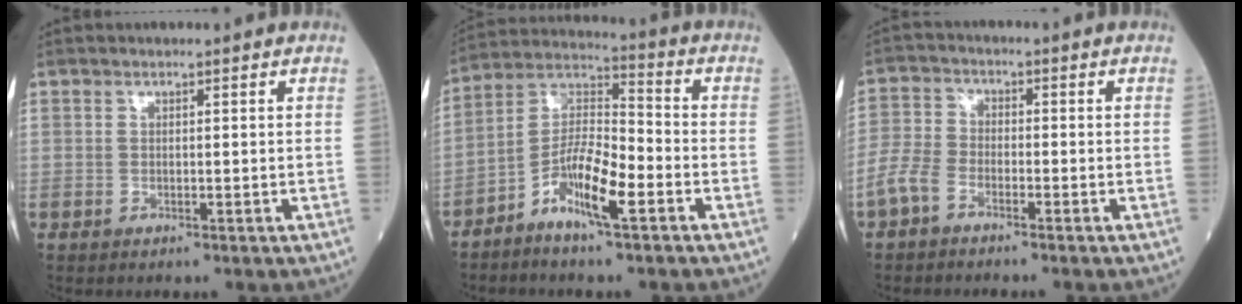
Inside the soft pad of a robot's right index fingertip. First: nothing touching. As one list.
[{"total": 9.9, "force": [-4.7, 2.1, 8.4], "torque": [-0.163, 0.013, -0.091]}, {"total": 4.4, "force": [-3.0, 2.1, 2.5], "torque": [-0.070, 0.001, -0.071]}]